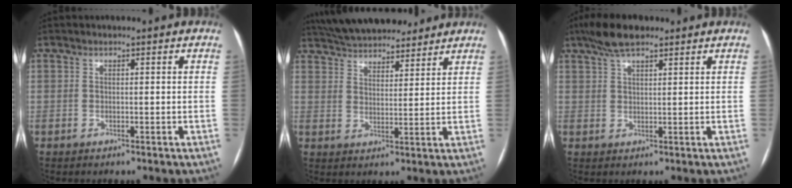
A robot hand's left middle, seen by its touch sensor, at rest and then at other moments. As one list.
[{"total": 16.0, "force": [14.1, 4.5, 5.9], "torque": [-0.108, 0.031, 0.219]}, {"total": 6.1, "force": [4.5, 1.8, 3.7], "torque": [-0.078, 0.020, 0.081]}]